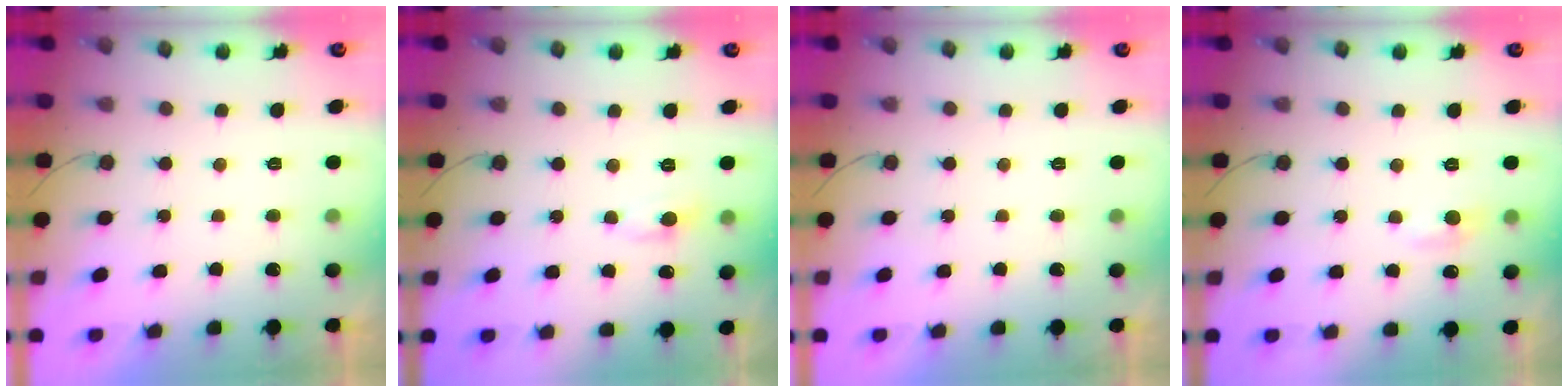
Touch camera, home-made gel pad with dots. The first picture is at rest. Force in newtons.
{"total": 5.5, "press": 5.4, "slide": 0.8}
{"total": 0.0}
{"total": 5.5, "press": 5.4, "slide": 0.8}